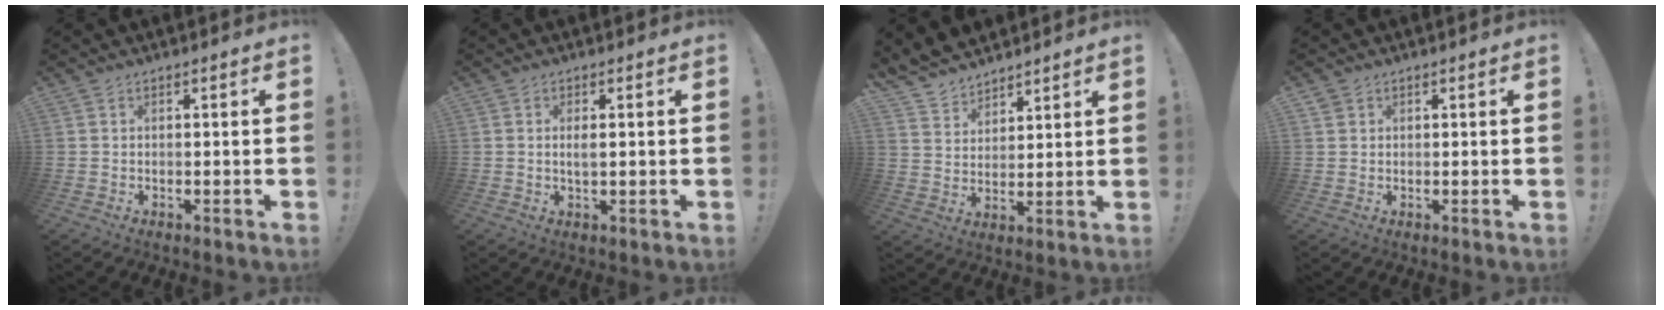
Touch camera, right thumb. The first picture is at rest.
{"total": 2.0, "force": [0.3, 0.7, 1.9], "torque": [-0.031, -0.001, 0.003]}
{"total": 8.1, "force": [7.0, 3.9, 0.7], "torque": [-0.026, -0.058, 0.139]}
{"total": 1.3, "force": [0.9, 0.9, 0.2], "torque": [-0.004, -0.002, 0.018]}